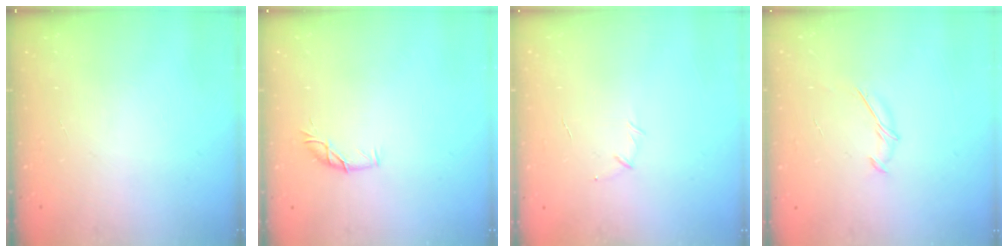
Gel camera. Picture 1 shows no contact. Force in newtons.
{"total": 6.1, "press": 6.1, "slide": 0.6}
{"total": 4.1, "press": 4.0, "slide": 1.0}
{"total": 5.4, "press": 5.4, "slide": 1.0}